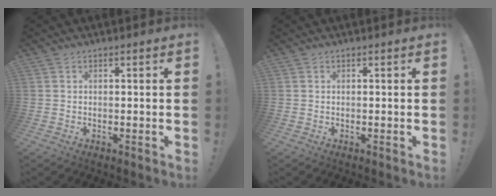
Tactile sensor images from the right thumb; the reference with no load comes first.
{"total": 0.0}